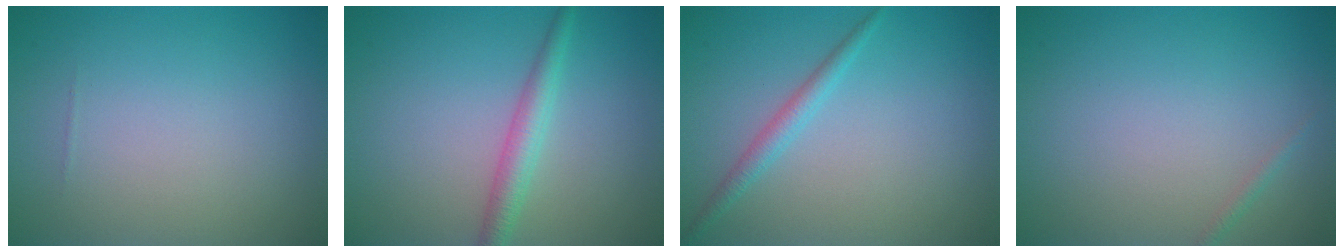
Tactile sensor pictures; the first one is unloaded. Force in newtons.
{"total": 2.5, "press": 2.5, "slide": 0.1}
{"total": 1.7, "press": 1.7, "slide": 0.1}
{"total": 0.6, "press": 0.6, "slide": 0.0}